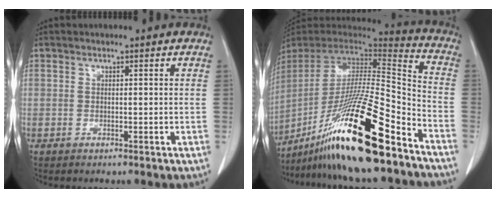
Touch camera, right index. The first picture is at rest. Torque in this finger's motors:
{"motor_torque": [1.59, -0.55, 0.63, 0.21]}